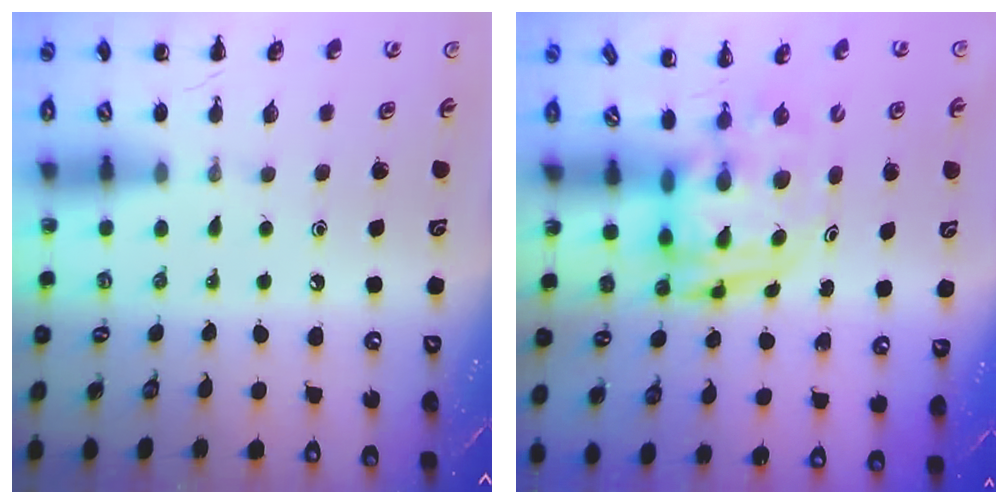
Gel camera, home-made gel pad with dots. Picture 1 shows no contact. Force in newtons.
{"total": 4.0, "press": 3.9, "slide": 0.9}